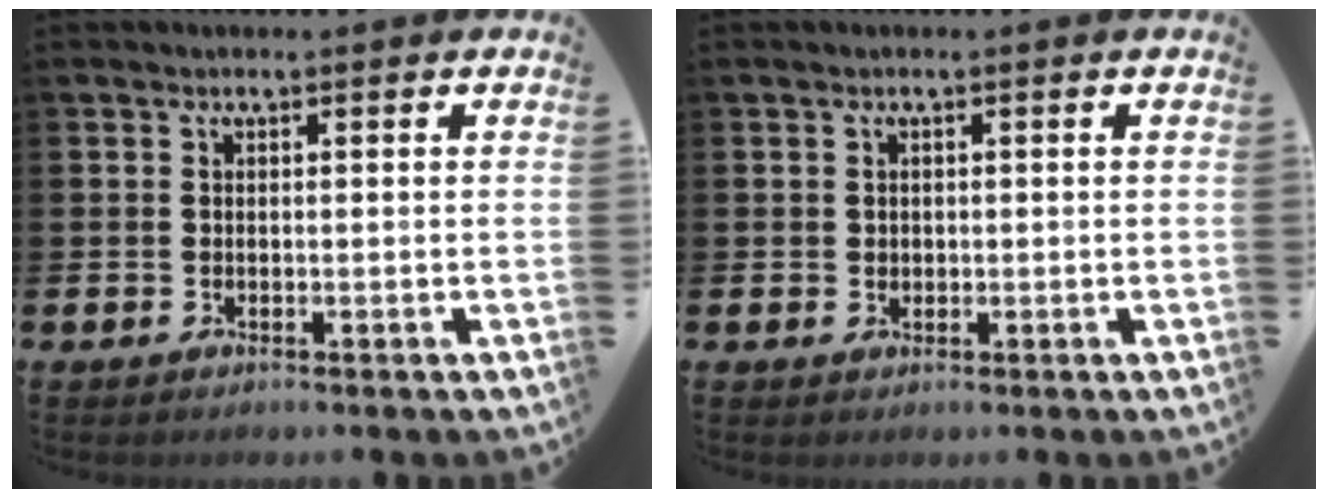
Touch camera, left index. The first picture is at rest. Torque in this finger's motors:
{"motor_torque": [0.07, 0.00, 0.00, 0.01]}